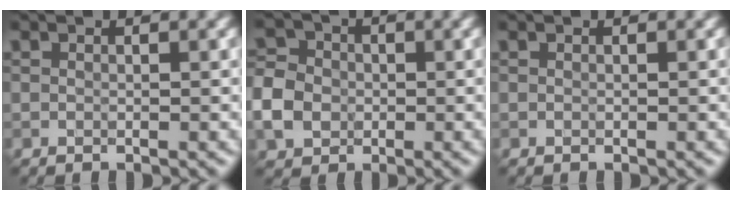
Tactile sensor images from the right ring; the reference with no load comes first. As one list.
[{"total": 4.9, "force": [-1.1, 4.2, 2.3], "torque": [-0.053, 0.003, -0.035]}, {"total": 0.0}]